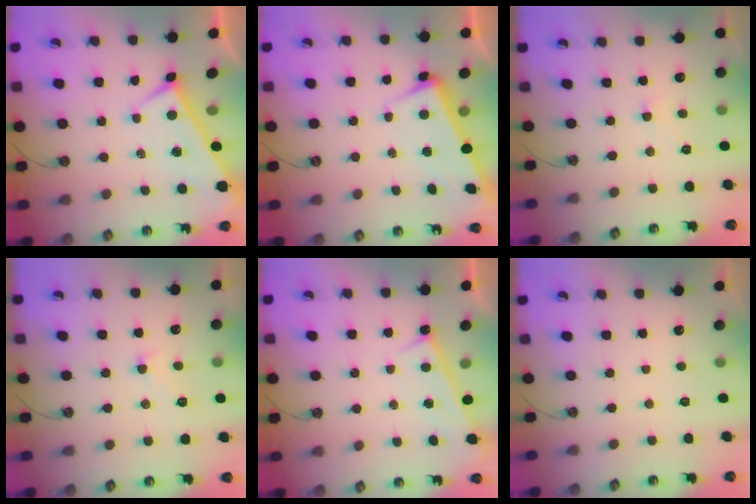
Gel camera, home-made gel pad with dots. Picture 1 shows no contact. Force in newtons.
{"total": 3.0, "press": 2.9, "slide": 1.0}
{"total": 3.3, "press": 3.3, "slide": 0.6}
{"total": 2.3, "press": 2.1, "slide": 0.8}
{"total": 0.6, "press": 0.1, "slide": 0.6}
{"total": 0.0}